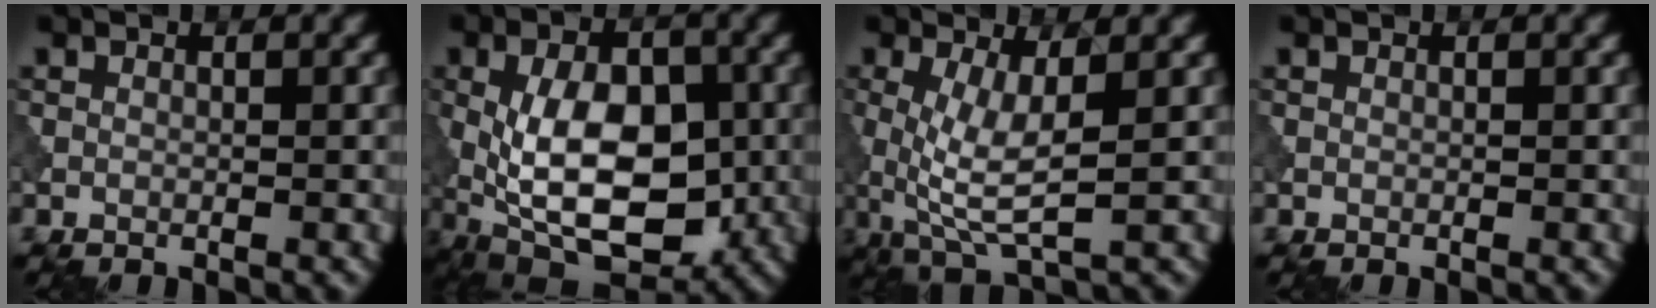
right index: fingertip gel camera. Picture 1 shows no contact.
{"total": 11.5, "force": [-1.2, 6.4, 9.5], "torque": [-0.164, -0.007, -0.019]}
{"total": 5.1, "force": [0.2, 1.5, 4.9], "torque": [-0.105, -0.009, 0.007]}
{"total": 0.0}